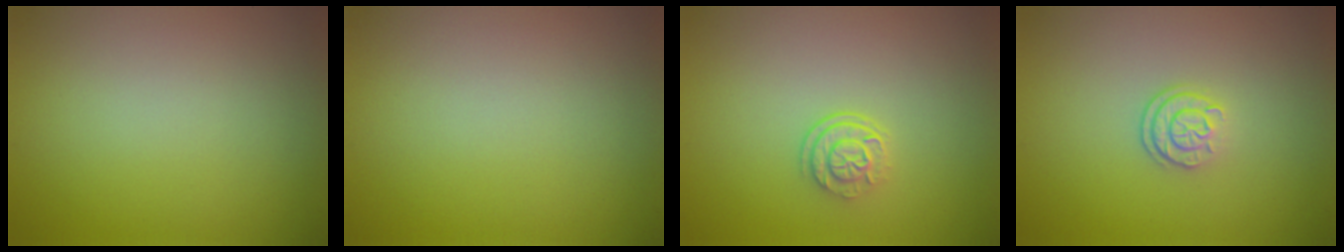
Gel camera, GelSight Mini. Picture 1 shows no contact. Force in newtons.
{"total": 0.0}
{"total": 2.3, "press": 1.7, "slide": 1.5}
{"total": 2.2, "press": 1.7, "slide": 1.4}